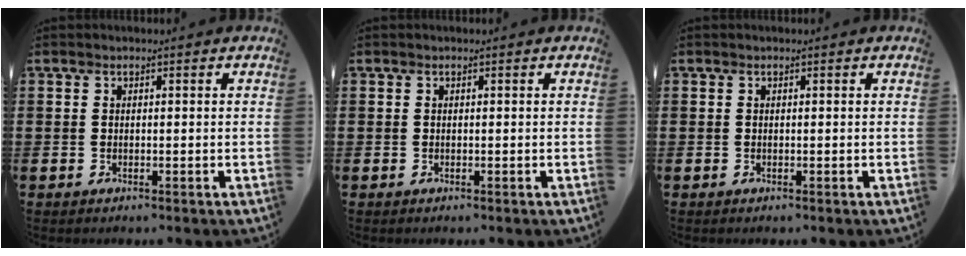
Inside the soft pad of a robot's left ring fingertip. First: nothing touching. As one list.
[{"total": 0.0}, {"total": 0.0}]